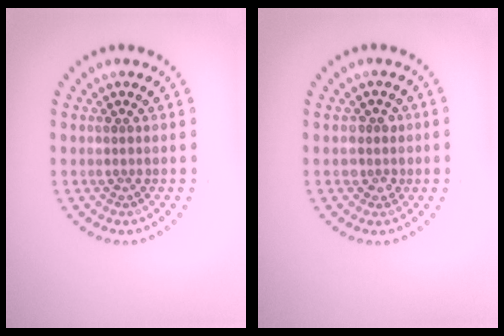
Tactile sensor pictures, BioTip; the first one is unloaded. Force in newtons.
{"total": 1.6, "press": 1.5, "slide": 0.7}